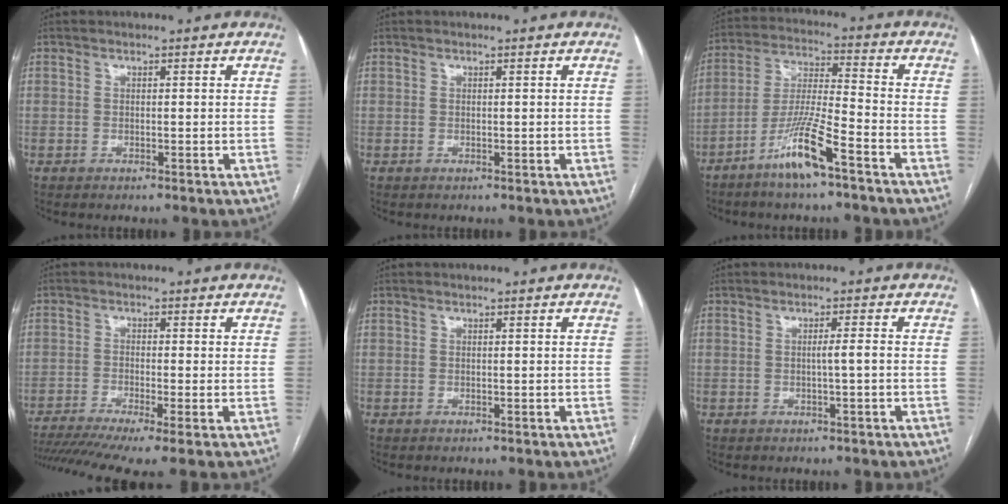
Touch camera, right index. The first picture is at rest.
{"total": 0.0}
{"total": 10.1, "force": [-6.3, 0.4, 7.9], "torque": [-0.160, -0.010, -0.123]}
{"total": 11.5, "force": [-8.1, 0.9, 8.1], "torque": [-0.143, -0.015, -0.133]}
{"total": 0.0}
{"total": 1.7, "force": [-0.3, -0.3, 1.6], "torque": [-0.027, 0.001, -0.004]}